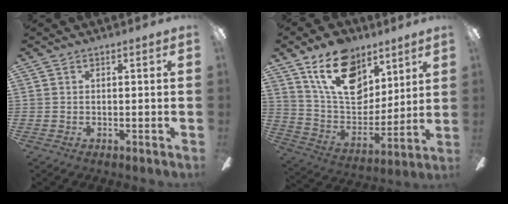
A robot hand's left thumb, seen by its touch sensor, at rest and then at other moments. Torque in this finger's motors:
{"motor_torque": [0.88, 0.51, 1.72, -1.05, 0.47]}